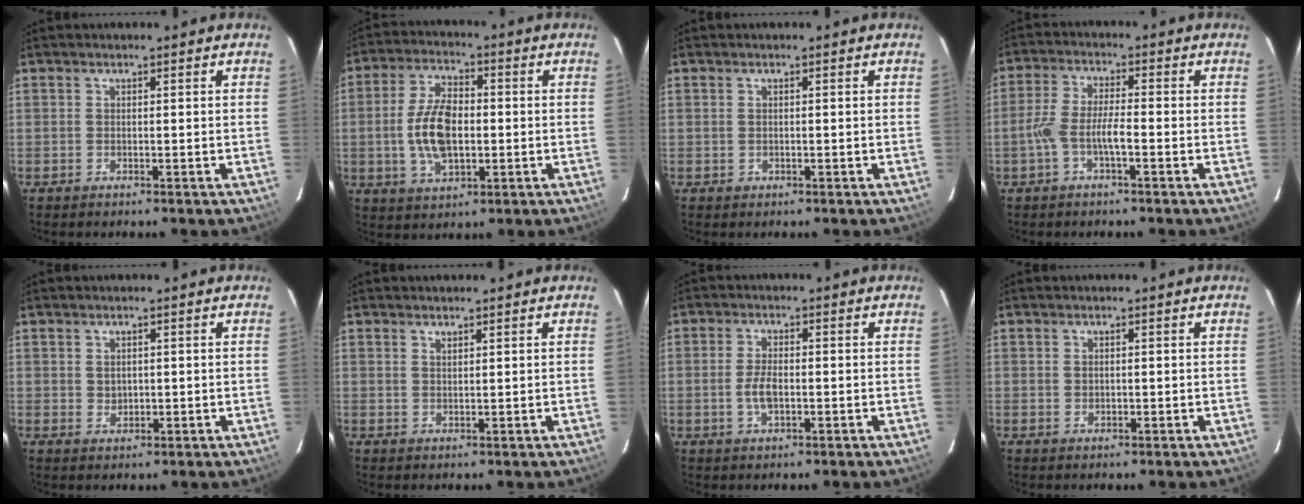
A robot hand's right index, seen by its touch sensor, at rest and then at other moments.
{"total": 11.0, "force": [-1.0, 6.0, 9.2], "torque": [-0.181, 0.006, -0.013]}
{"total": 0.6, "force": [-0.1, 0.5, 0.1], "torque": [0.004, 0.001, 0.001]}
{"total": 5.2, "force": [-2.2, 1.1, 4.6], "torque": [-0.104, 0.009, -0.043]}
{"total": 1.7, "force": [0.4, 1.5, 0.6], "torque": [-0.006, 0.004, 0.011]}
{"total": 1.1, "force": [1.0, 0.3, 0.5], "torque": [-0.006, 0.000, 0.018]}
{"total": 3.9, "force": [-0.9, 1.9, 3.3], "torque": [-0.068, 0.000, -0.013]}
{"total": 0.7, "force": [0.1, 0.7, 0.3], "torque": [-0.001, 0.002, 0.003]}